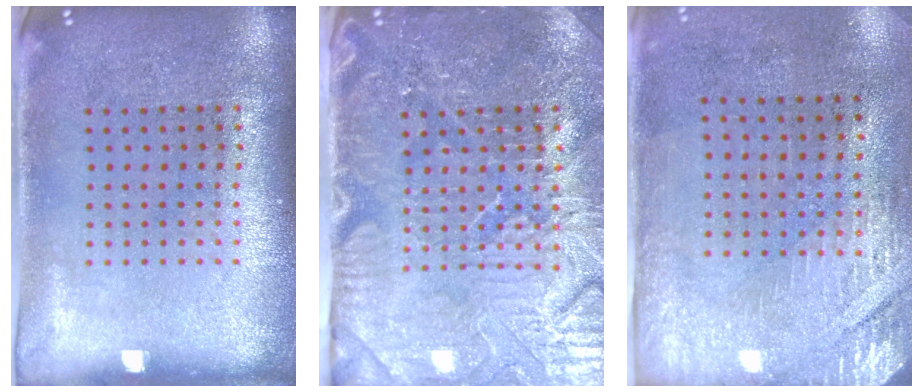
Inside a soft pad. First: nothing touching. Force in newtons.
{"total": 5.0, "press": 4.5, "slide": 2.2}
{"total": 2.9, "press": 2.5, "slide": 1.4}